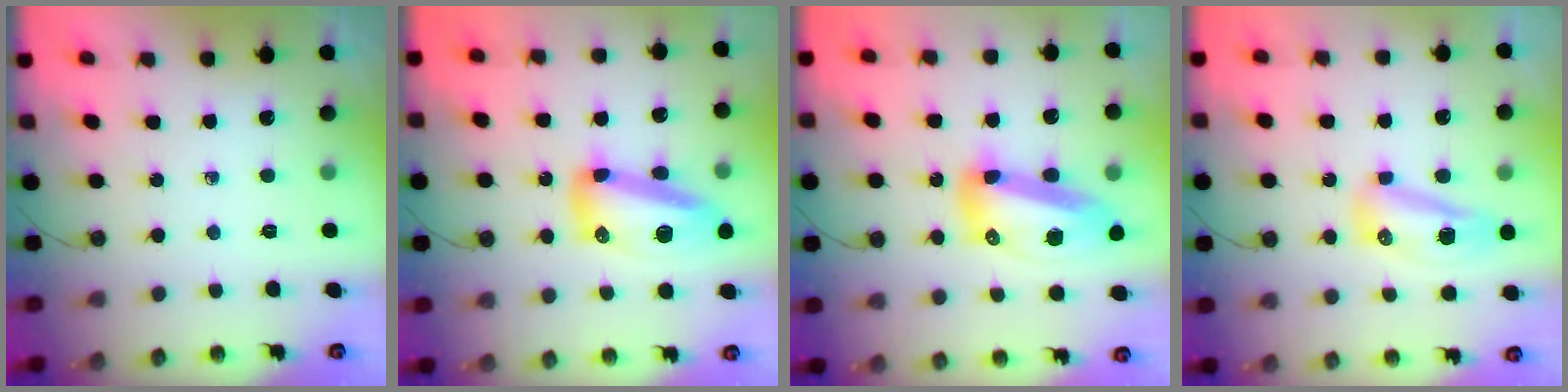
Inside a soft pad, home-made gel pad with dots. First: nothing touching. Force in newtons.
{"total": 14.7, "press": 14.7, "slide": 1.3}
{"total": 16.0, "press": 15.9, "slide": 1.8}
{"total": 11.0, "press": 9.8, "slide": 5.0}